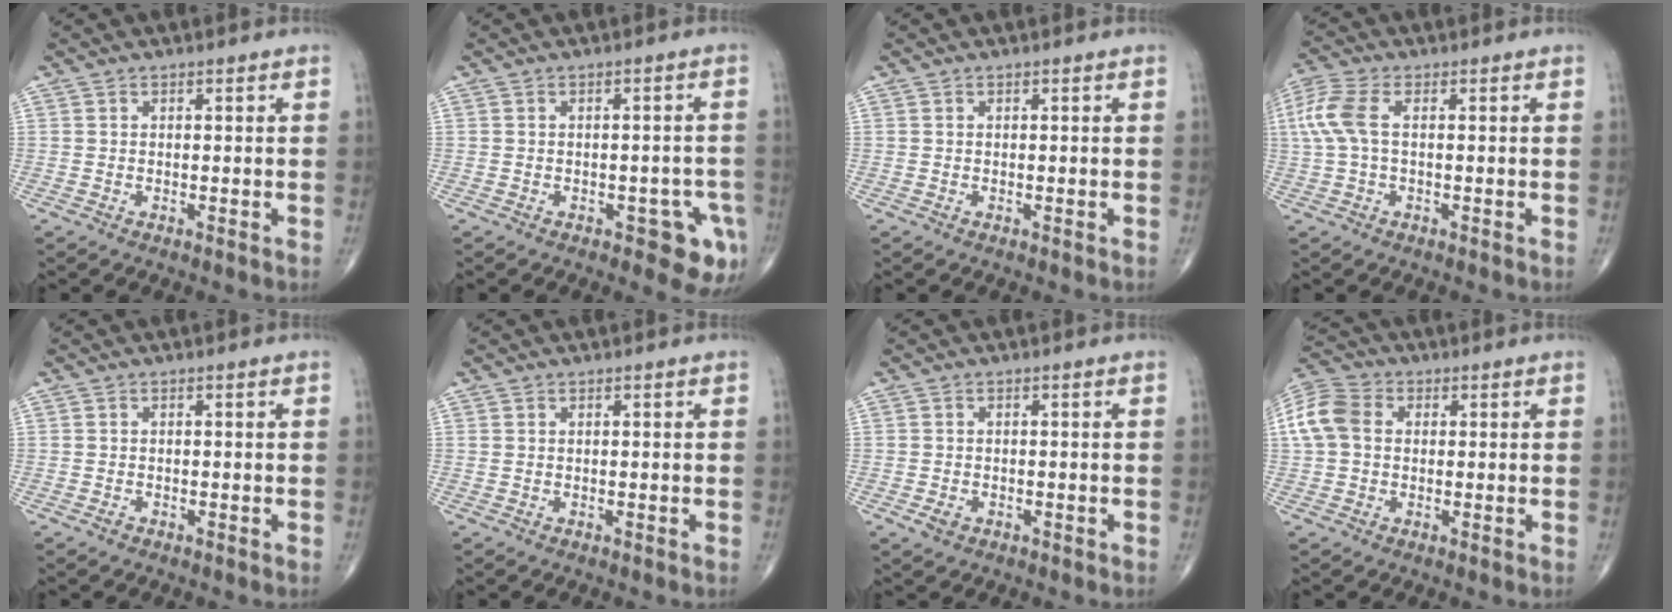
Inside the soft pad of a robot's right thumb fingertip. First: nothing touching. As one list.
[{"total": 7.0, "force": [-3.1, 3.2, 5.4], "torque": [-0.036, 0.009, -0.033]}, {"total": 0.0}, {"total": 7.6, "force": [1.0, 3.7, 6.5], "torque": [-0.183, 0.021, 0.018]}, {"total": 0.6, "force": [-0.4, 0.4, 0.2], "torque": [-0.003, 0.002, -0.008]}, {"total": 0.0}, {"total": 1.7, "force": [-0.7, 1.3, 0.9], "torque": [-0.014, 0.002, -0.009]}, {"total": 9.0, "force": [1.0, 6.8, 5.8], "torque": [-0.123, 0.026, 0.013]}]